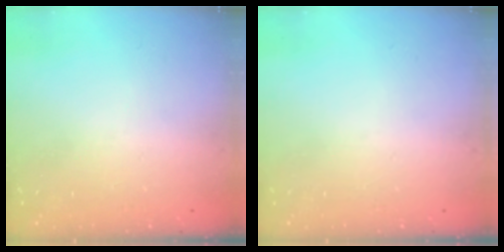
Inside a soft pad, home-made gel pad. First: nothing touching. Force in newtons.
{"total": 0.0}